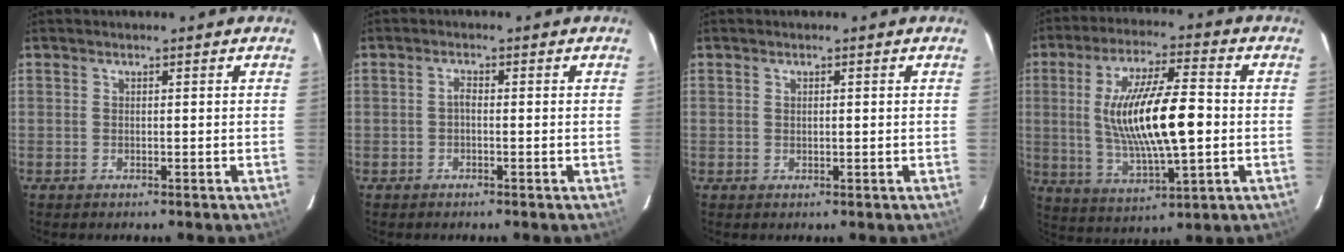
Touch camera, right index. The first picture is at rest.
{"total": 1.1, "force": [-0.4, 0.5, 0.9], "torque": [-0.016, 0.006, -0.010]}
{"total": 0.8, "force": [0.2, 0.3, 0.6], "torque": [-0.011, 0.003, 0.004]}
{"total": 17.4, "force": [-0.2, 4.6, 16.8], "torque": [-0.310, -0.004, 0.007]}